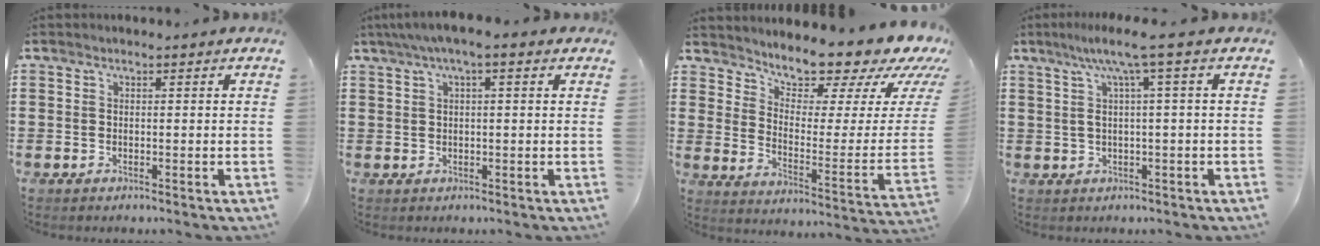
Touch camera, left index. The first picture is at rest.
{"total": 3.0, "force": [1.0, 0.3, 2.8], "torque": [-0.052, 0.002, 0.016]}
{"total": 8.9, "force": [8.3, 2.2, 2.3], "torque": [-0.046, -0.080, 0.136]}
{"total": 5.5, "force": [1.4, -0.3, 5.3], "torque": [-0.113, -0.003, 0.014]}